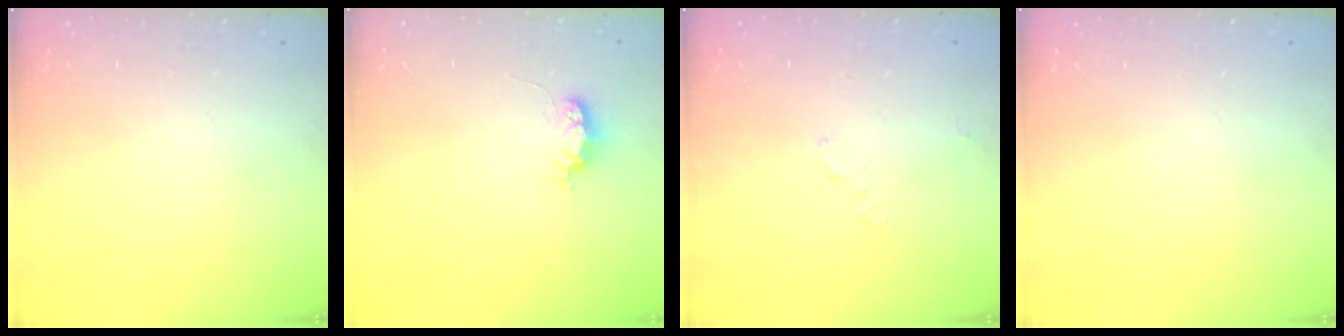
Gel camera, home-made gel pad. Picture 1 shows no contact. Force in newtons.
{"total": 4.0, "press": 3.9, "slide": 0.5}
{"total": 2.9, "press": 2.9, "slide": 0.2}
{"total": 0.0}